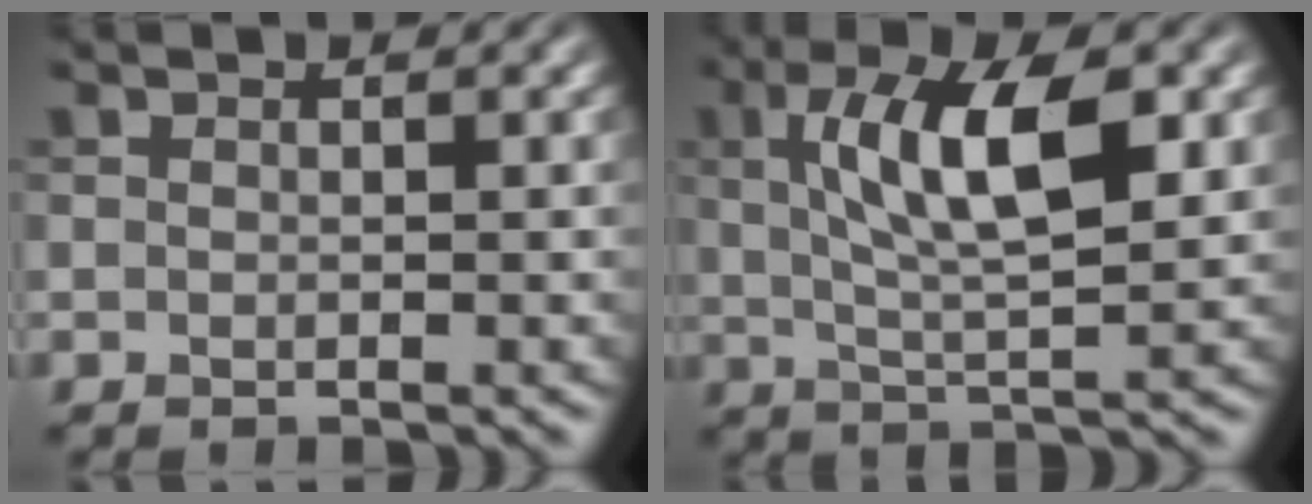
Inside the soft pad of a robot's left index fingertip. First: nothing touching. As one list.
[{"total": 8.6, "force": [2.1, 2.8, 7.8], "torque": [-0.132, 0.007, 0.033]}]